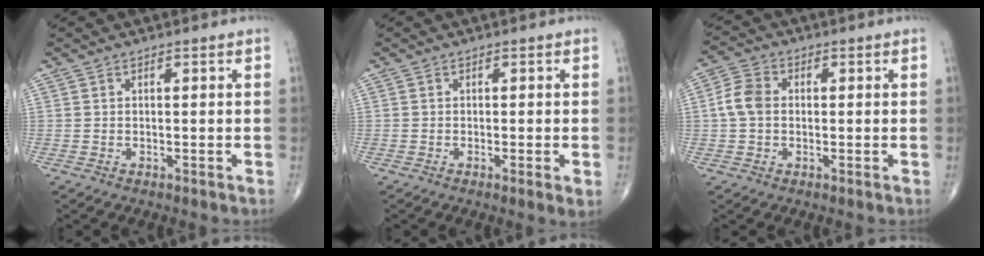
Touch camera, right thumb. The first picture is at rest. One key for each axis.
{"total": 2.4, "fx": -0.5, "fy": 0.3, "fz": 2.3, "tx": -0.038, "ty": -0.010, "tz": -0.008}
{"total": 5.3, "fx": 0.1, "fy": 4.0, "fz": 3.4, "tx": -0.067, "ty": 0.015, "tz": -0.004}